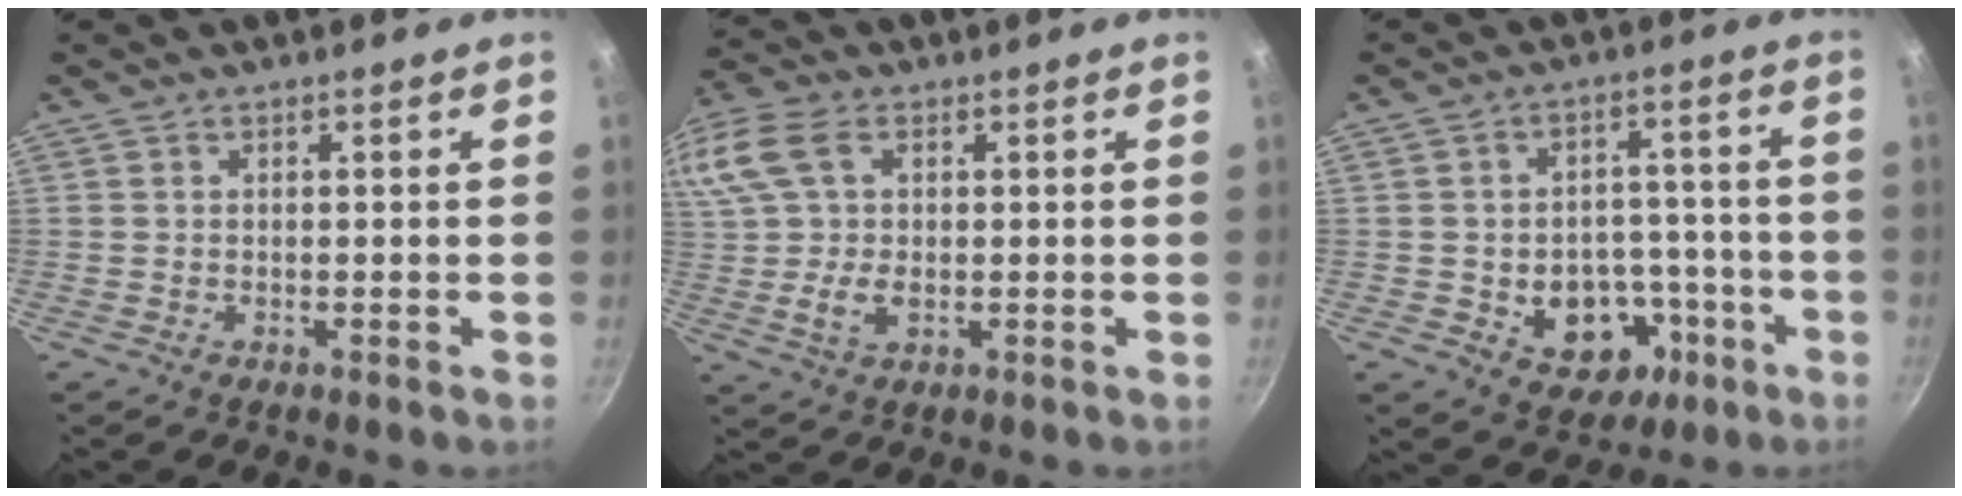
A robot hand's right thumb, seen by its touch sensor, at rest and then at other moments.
{"total": 16.3, "force": [3.0, 11.2, 11.5], "torque": [-0.257, 0.024, 0.048]}
{"total": 11.9, "force": [-4.0, 9.0, 6.6], "torque": [-0.051, 0.031, -0.043]}